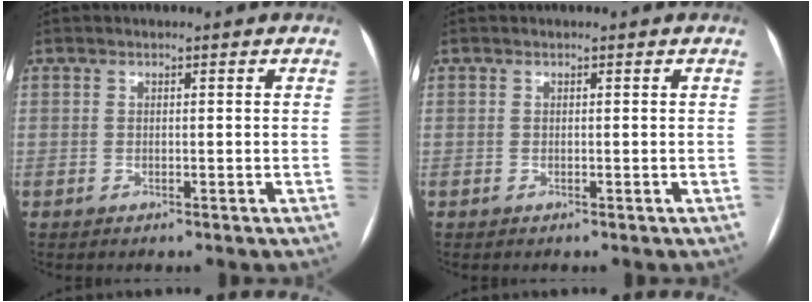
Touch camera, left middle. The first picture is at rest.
{"total": 0.0}